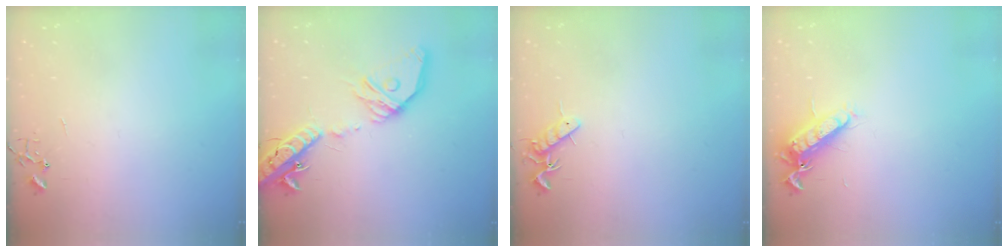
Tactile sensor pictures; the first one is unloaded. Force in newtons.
{"total": 23.1, "press": 22.8, "slide": 3.6}
{"total": 7.6, "press": 7.5, "slide": 0.8}
{"total": 13.0, "press": 12.9, "slide": 1.2}